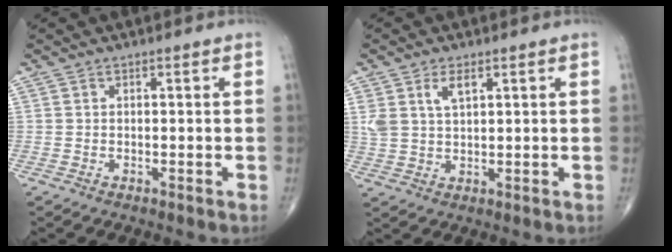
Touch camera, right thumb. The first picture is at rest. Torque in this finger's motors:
{"motor_torque": [0.01, 0.01, 0.32, 0.31, 0.02]}